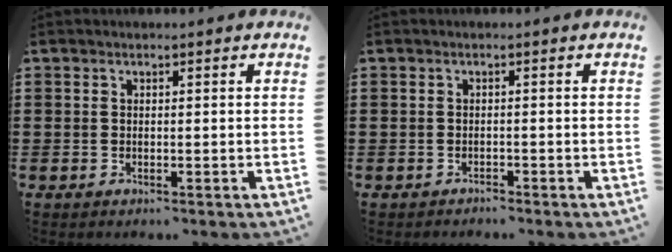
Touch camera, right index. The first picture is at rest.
{"total": 0.8, "force": [-0.8, 0.1, 0.0], "torque": [-0.002, 0.002, -0.018]}